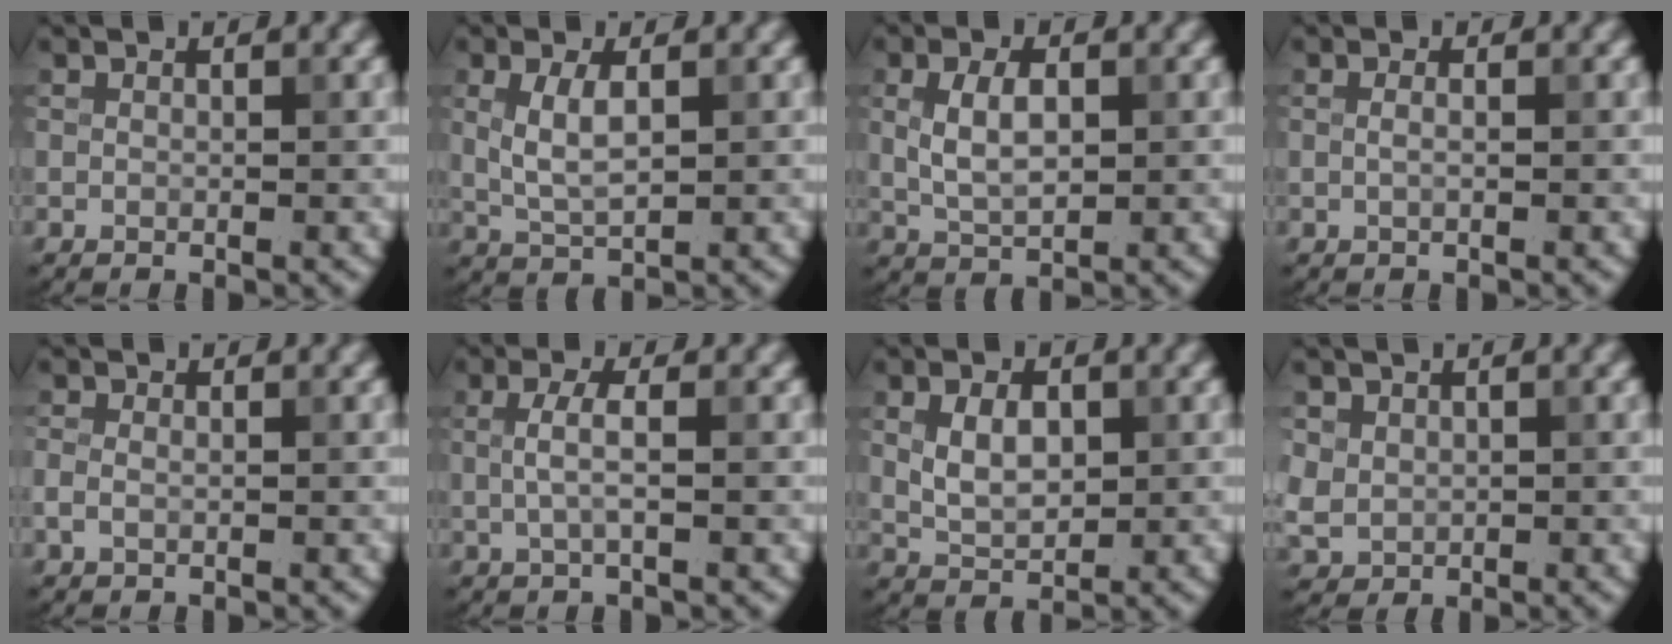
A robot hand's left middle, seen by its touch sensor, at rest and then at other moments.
{"total": 3.2, "force": [0.6, 1.3, 2.8], "torque": [-0.063, 0.000, 0.013]}
{"total": 3.6, "force": [0.5, 2.0, 3.0], "torque": [-0.066, 0.000, 0.012]}
{"total": 0.8, "force": [0.1, 0.3, 0.8], "torque": [-0.012, -0.010, -0.001]}
{"total": 1.1, "force": [-0.3, 0.8, 0.8], "torque": [-0.019, 0.000, -0.008]}
{"total": 2.2, "force": [0.1, 0.5, 2.1], "torque": [-0.045, 0.003, 0.003]}
{"total": 3.6, "force": [0.6, 2.3, 2.8], "torque": [-0.060, 0.000, 0.013]}
{"total": 2.3, "force": [0.5, 2.1, 0.8], "torque": [-0.018, -0.004, 0.015]}